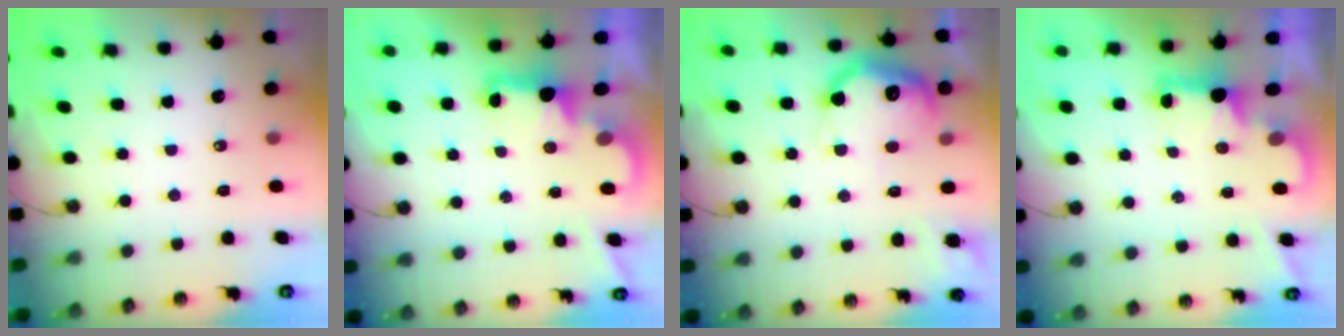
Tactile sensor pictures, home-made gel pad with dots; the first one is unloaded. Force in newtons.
{"total": 2.9, "press": 2.9, "slide": 0.6}
{"total": 17.7, "press": 17.7, "slide": 0.5}
{"total": 2.4, "press": 2.3, "slide": 0.7}